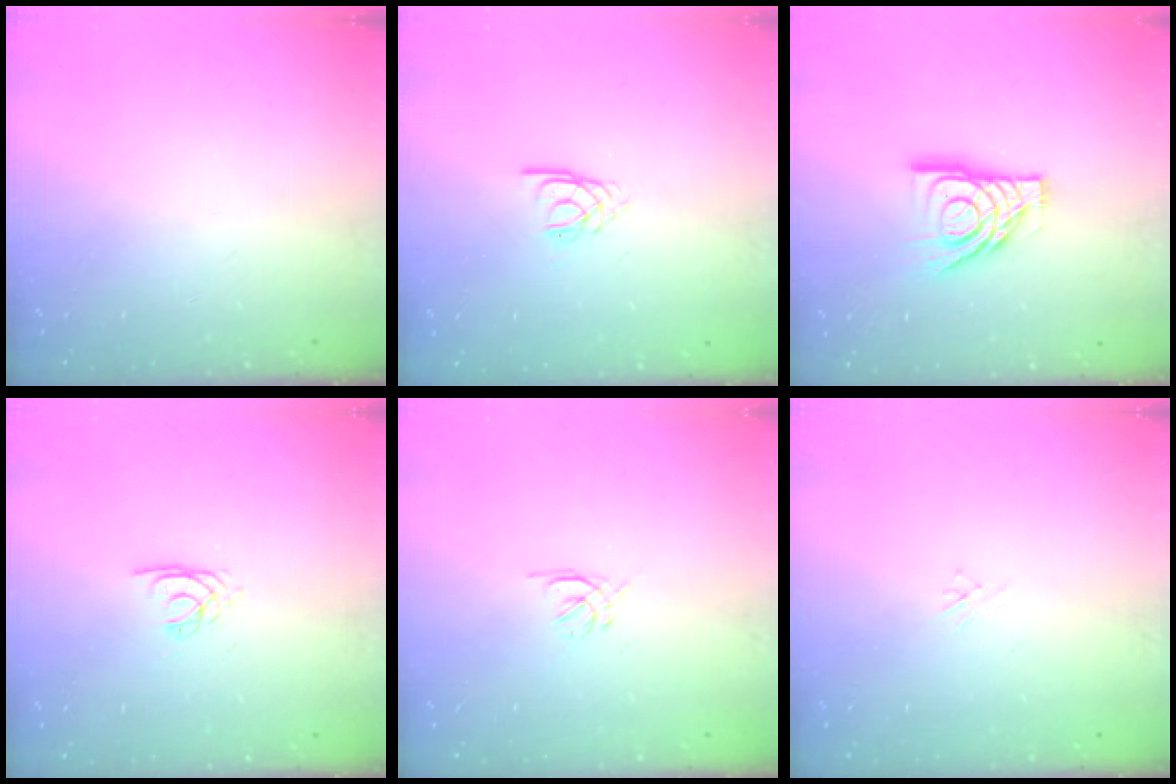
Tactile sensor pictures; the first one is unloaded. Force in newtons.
{"total": 2.6, "press": 2.6, "slide": 0.3}
{"total": 12.2, "press": 12.2, "slide": 1.1}
{"total": 2.1, "press": 2.1, "slide": 0.3}
{"total": 1.3, "press": 1.2, "slide": 0.5}
{"total": 1.1, "press": 1.0, "slide": 0.3}